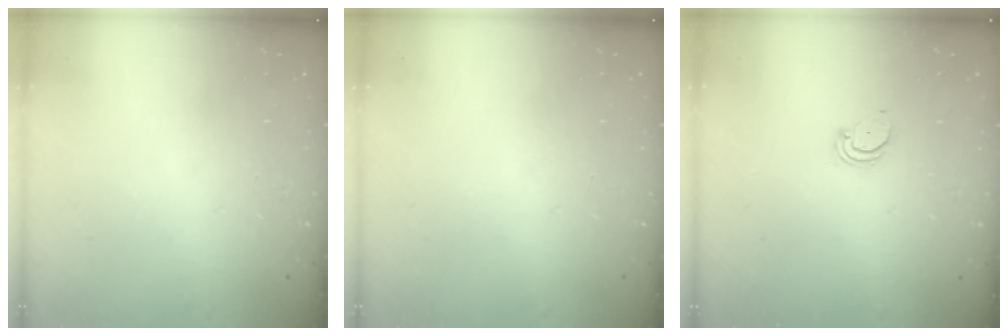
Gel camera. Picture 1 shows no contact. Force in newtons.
{"total": 0.0}
{"total": 2.1, "press": 2.1, "slide": 0.2}